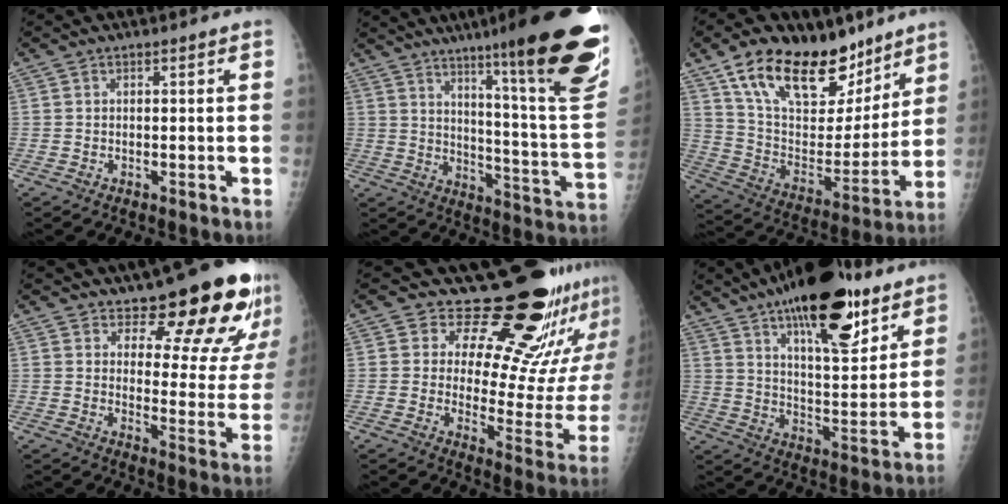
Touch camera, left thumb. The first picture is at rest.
{"total": 27.3, "force": [17.0, 2.3, 21.3], "torque": [-0.259, -0.085, 0.244]}
{"total": 25.0, "force": [16.3, 12.7, 14.1], "torque": [-0.188, -0.056, 0.276]}
{"total": 17.2, "force": [14.0, 5.4, 8.3], "torque": [-0.057, -0.107, 0.169]}
{"total": 24.3, "force": [19.3, 8.9, 11.7], "torque": [-0.126, -0.146, 0.245]}
{"total": 23.3, "force": [14.3, 8.5, 16.3], "torque": [-0.217, -0.057, 0.225]}